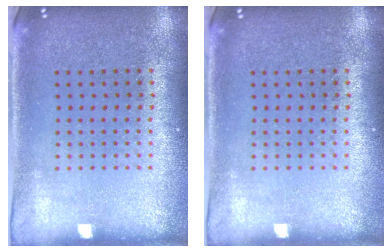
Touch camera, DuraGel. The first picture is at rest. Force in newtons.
{"total": 0.0}